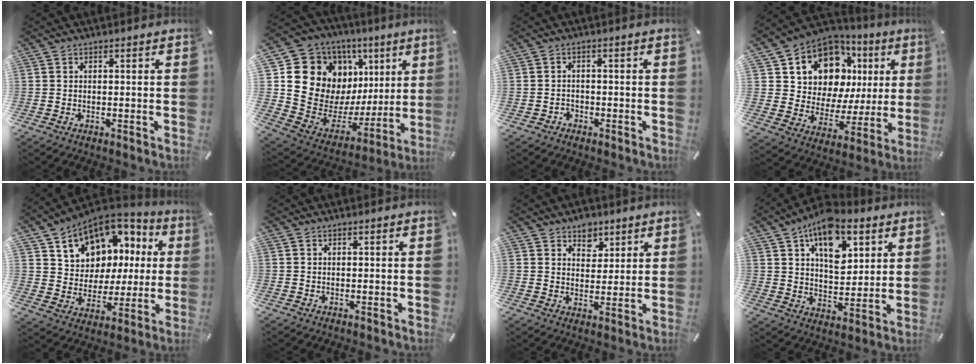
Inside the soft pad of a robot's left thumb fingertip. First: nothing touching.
{"total": 15.2, "force": [5.2, 13.6, 4.5], "torque": [-0.055, -0.064, 0.121]}
{"total": 1.9, "force": [-1.2, 1.4, 0.4], "torque": [-0.011, 0.008, -0.029]}
{"total": 12.8, "force": [7.0, 9.3, 5.3], "torque": [-0.095, -0.065, 0.128]}
{"total": 11.5, "force": [6.0, 9.3, 3.0], "torque": [-0.066, -0.050, 0.114]}
{"total": 0.0}
{"total": 5.7, "force": [3.8, 4.2, 0.9], "torque": [0.005, -0.021, 0.061]}
{"total": 14.2, "force": [7.8, 8.6, 8.2], "torque": [-0.127, -0.029, 0.138]}